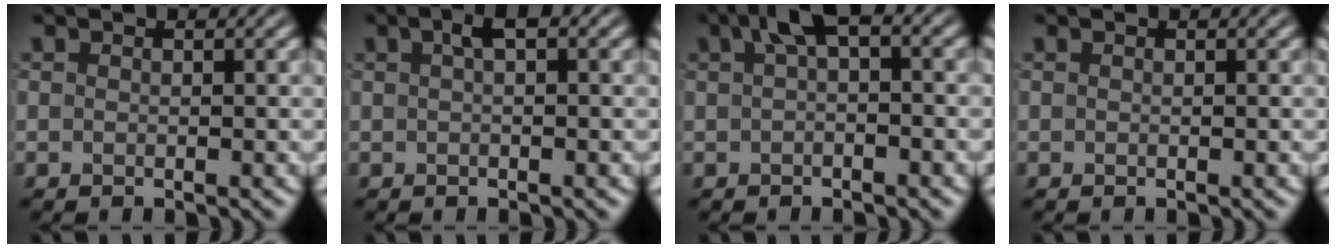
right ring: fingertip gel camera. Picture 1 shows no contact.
{"total": 1.4, "force": [0.5, 0.3, 1.2], "torque": [-0.023, 0.009, 0.007]}
{"total": 3.0, "force": [0.8, 1.0, 2.7], "torque": [-0.041, 0.017, 0.004]}
{"total": 0.0}